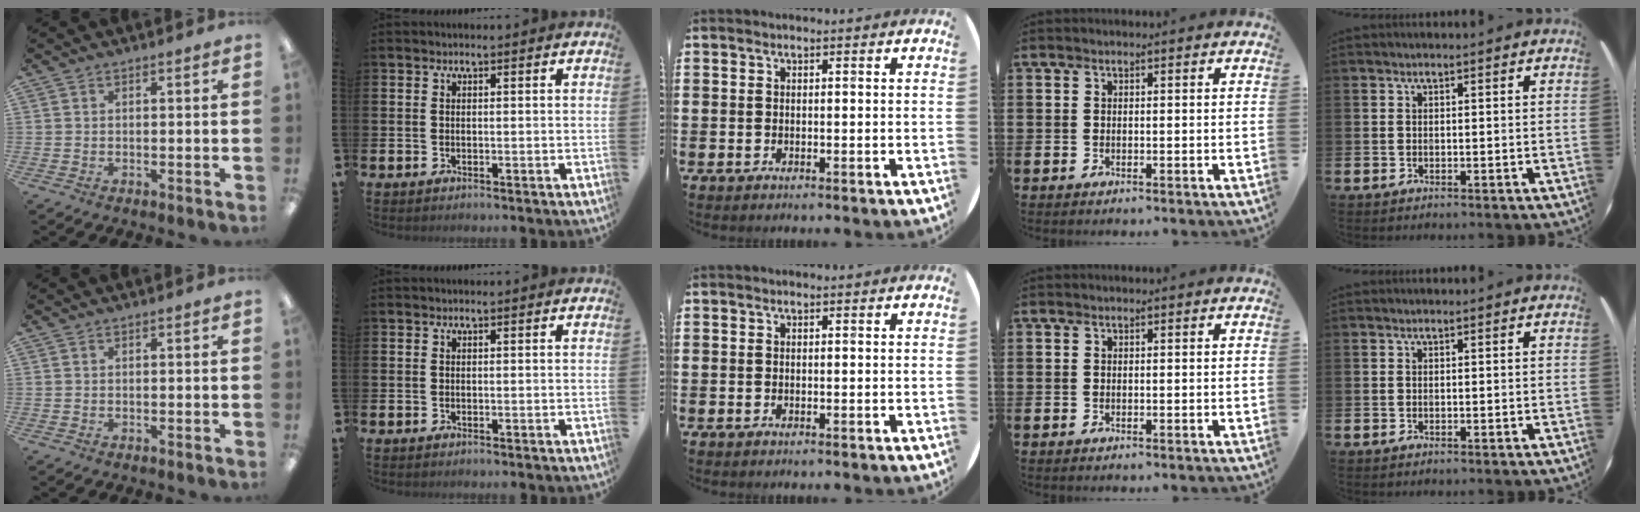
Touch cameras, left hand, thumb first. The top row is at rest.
{}